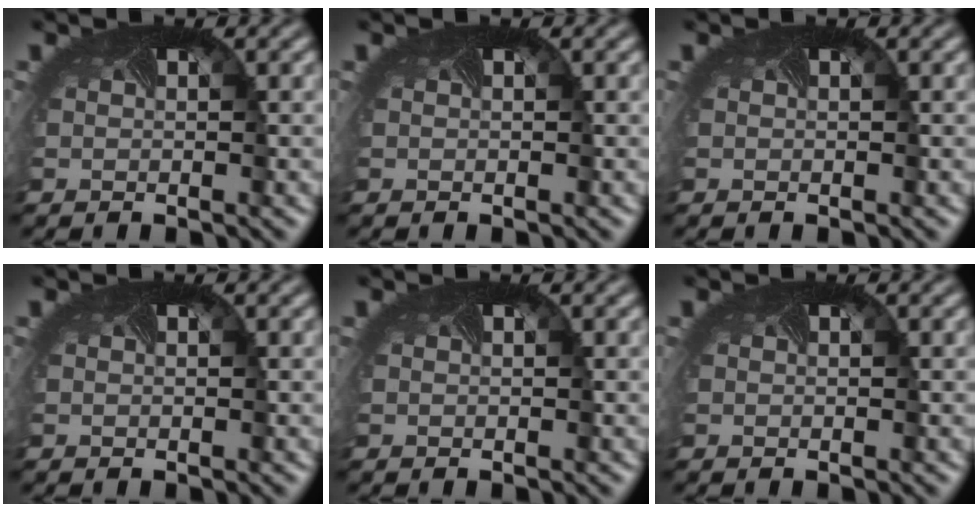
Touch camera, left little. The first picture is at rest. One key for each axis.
{"total": 0.0}
{"total": 0.0}
{"total": 0.0}
{"total": 0.0}
{"total": 0.0}